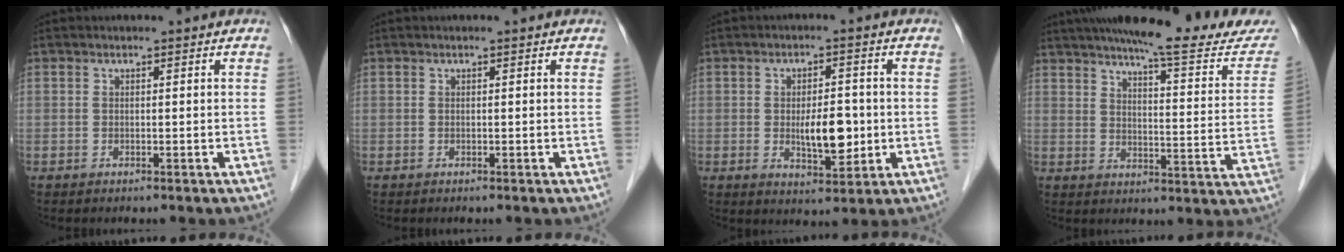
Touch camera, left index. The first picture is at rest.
{"total": 0.0}
{"total": 6.5, "force": [-0.7, 2.4, 6.0], "torque": [-0.096, -0.010, -0.007]}
{"total": 20.3, "force": [17.8, 2.1, 9.6], "torque": [-0.125, -0.035, 0.221]}